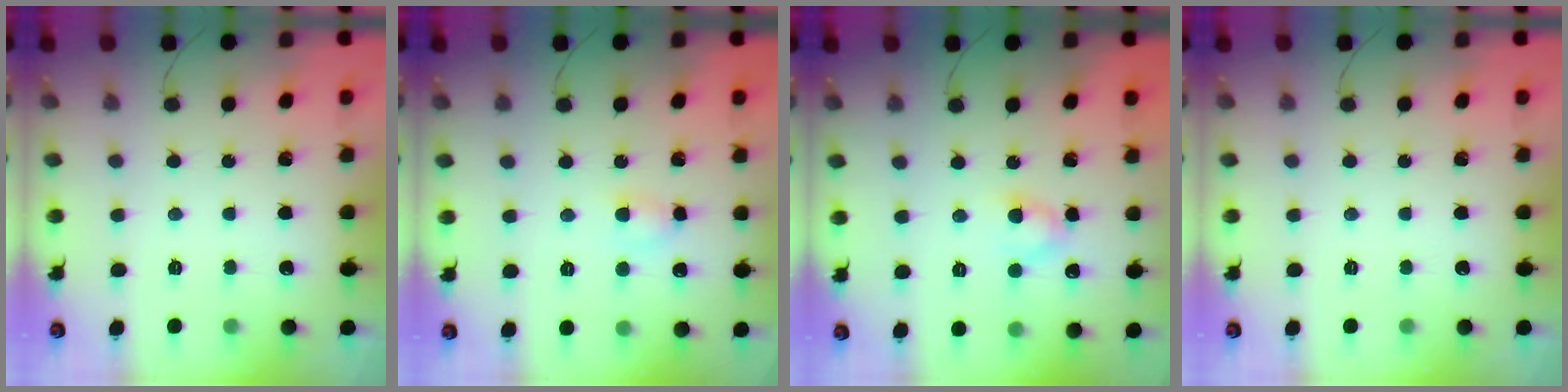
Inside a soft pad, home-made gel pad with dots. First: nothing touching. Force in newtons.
{"total": 3.4, "press": 3.2, "slide": 1.2}
{"total": 3.7, "press": 3.5, "slide": 1.1}
{"total": 0.0}